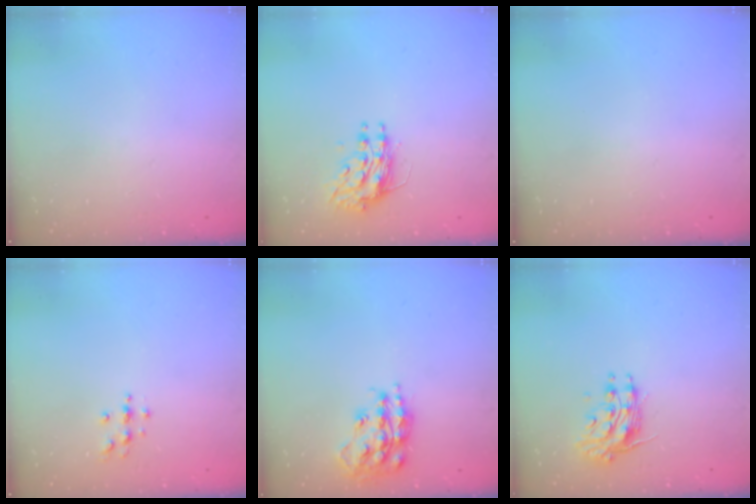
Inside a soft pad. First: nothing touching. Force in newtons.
{"total": 10.2, "press": 10.2, "slide": 0.7}
{"total": 0.0}
{"total": 3.3, "press": 3.3, "slide": 0.4}
{"total": 17.5, "press": 17.4, "slide": 1.1}
{"total": 10.9, "press": 10.9, "slide": 0.5}